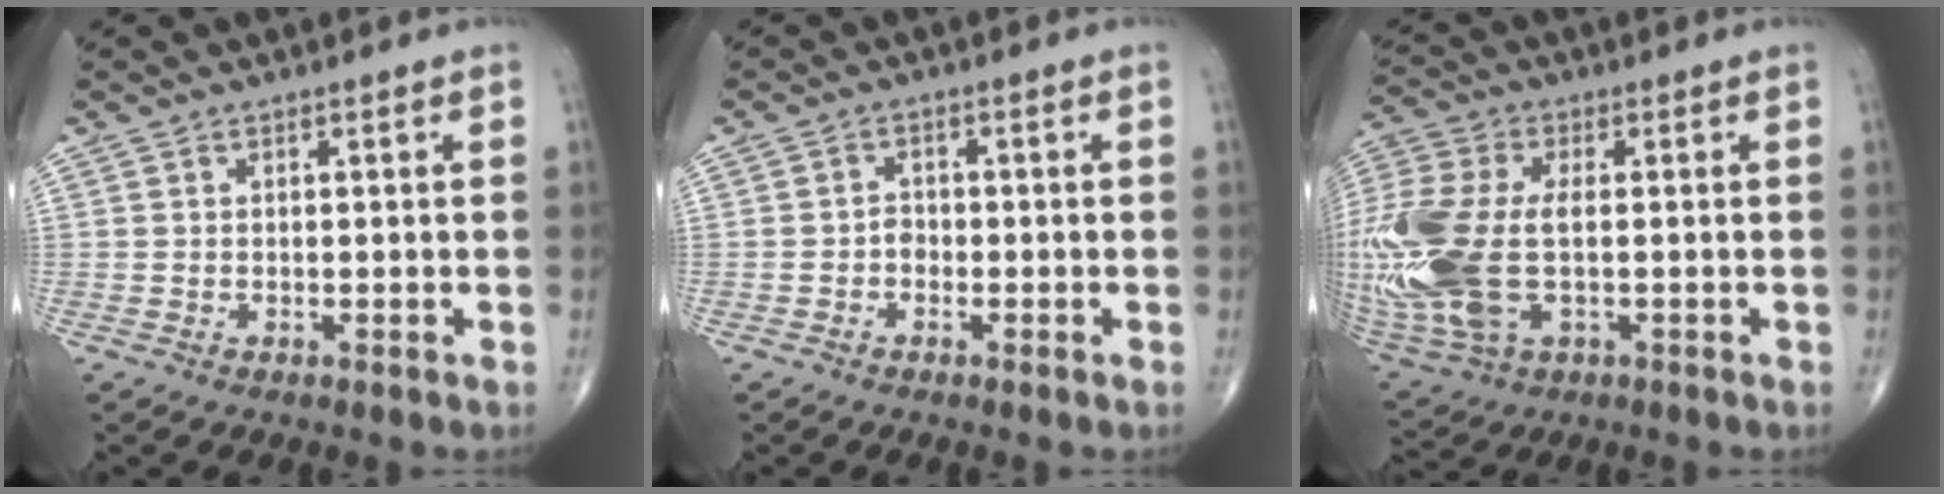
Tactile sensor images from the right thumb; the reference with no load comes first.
{"total": 1.8, "force": [-0.7, 1.4, 0.8], "torque": [-0.005, 0.006, -0.018]}
{"total": 24.1, "force": [-1.9, 13.4, 19.9], "torque": [-0.537, -0.008, -0.020]}